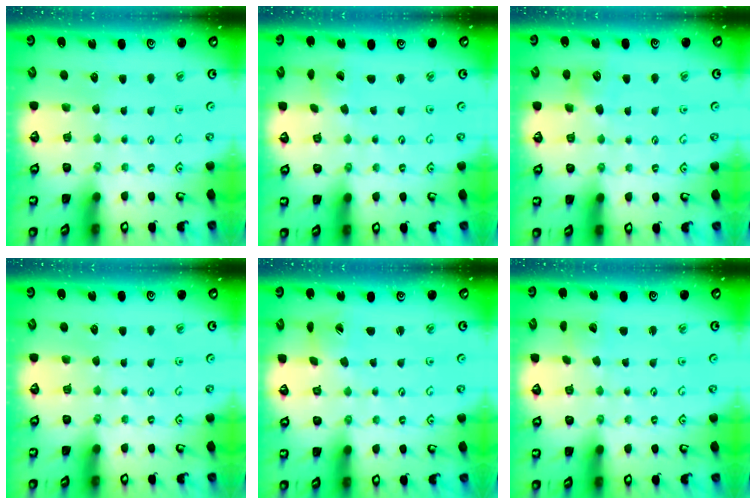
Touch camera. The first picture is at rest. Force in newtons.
{"total": 0.8, "press": 0.8, "slide": 0.0}
{"total": 6.3, "press": 6.3, "slide": 0.9}
{"total": 0.0}
{"total": 1.9, "press": 1.8, "slide": 0.2}
{"total": 2.6, "press": 2.6, "slide": 0.1}